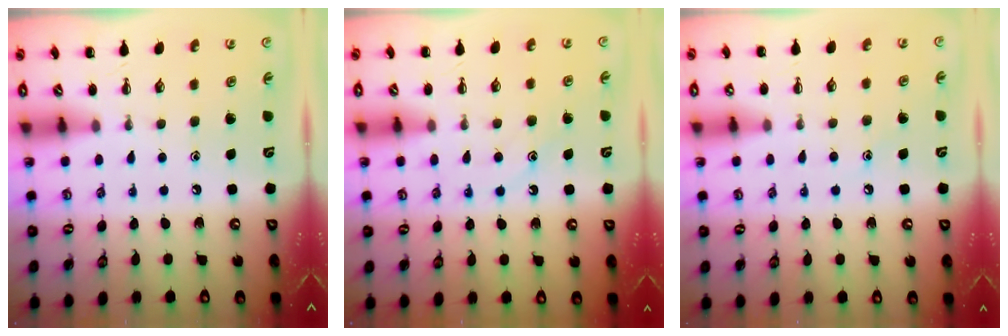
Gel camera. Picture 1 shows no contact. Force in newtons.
{"total": 11.7, "press": 11.6, "slide": 1.0}
{"total": 7.5, "press": 7.3, "slide": 2.0}